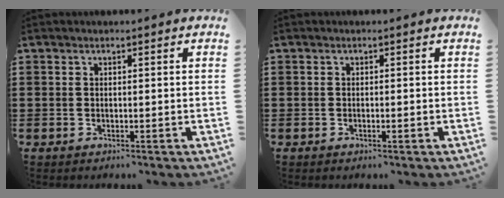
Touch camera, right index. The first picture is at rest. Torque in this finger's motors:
{"motor_torque": [-0.28, -0.05, 0.05, -0.01]}